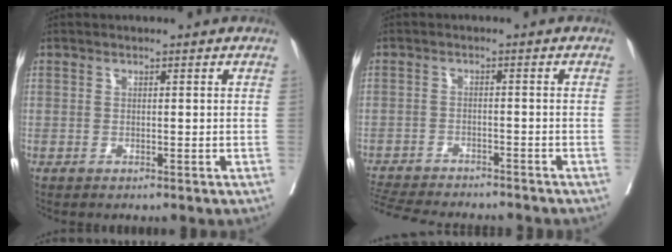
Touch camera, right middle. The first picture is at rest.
{"total": 14.1, "force": [-12.9, 2.6, 5.1], "torque": [-0.112, -0.017, -0.183]}